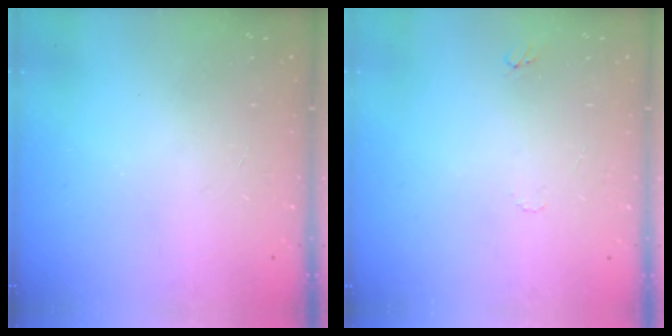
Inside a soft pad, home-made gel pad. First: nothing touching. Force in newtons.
{"total": 4.9, "press": 4.9, "slide": 0.5}